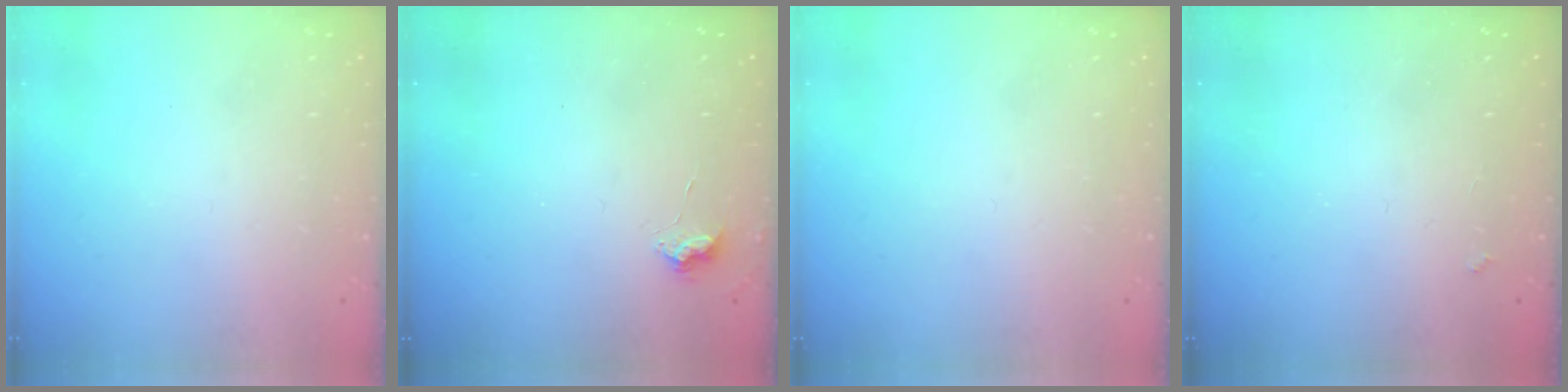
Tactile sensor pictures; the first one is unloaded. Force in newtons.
{"total": 4.4, "press": 4.4, "slide": 0.7}
{"total": 0.0}
{"total": 1.3, "press": 1.3, "slide": 0.4}